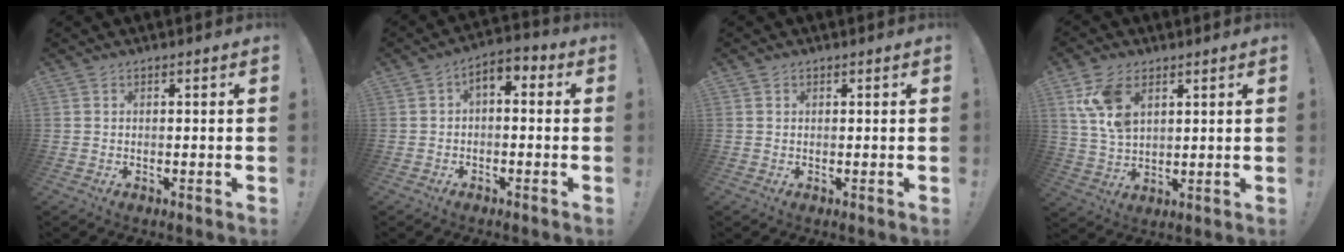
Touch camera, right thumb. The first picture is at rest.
{"total": 4.0, "force": [-1.2, 2.3, 3.0], "torque": [-0.041, 0.012, -0.020]}
{"total": 1.0, "force": [0.4, 0.9, 0.0], "torque": [0.005, -0.001, 0.006]}
{"total": 11.0, "force": [5.2, 7.3, 6.4], "torque": [-0.117, -0.009, 0.102]}